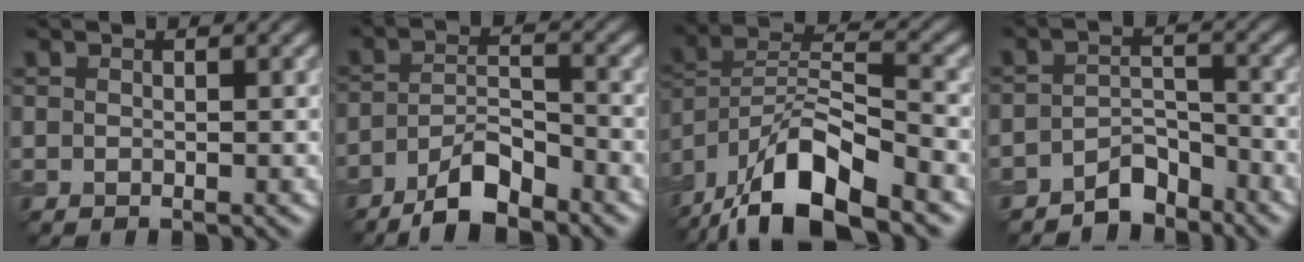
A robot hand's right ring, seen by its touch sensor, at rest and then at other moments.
{"total": 5.7, "force": [-4.2, 1.7, 3.4], "torque": [-0.060, 0.002, -0.078]}
{"total": 13.2, "force": [-9.4, 4.3, 8.2], "torque": [-0.153, 0.010, -0.174]}
{"total": 3.6, "force": [-3.0, 1.6, 1.2], "torque": [-0.011, 0.010, -0.058]}